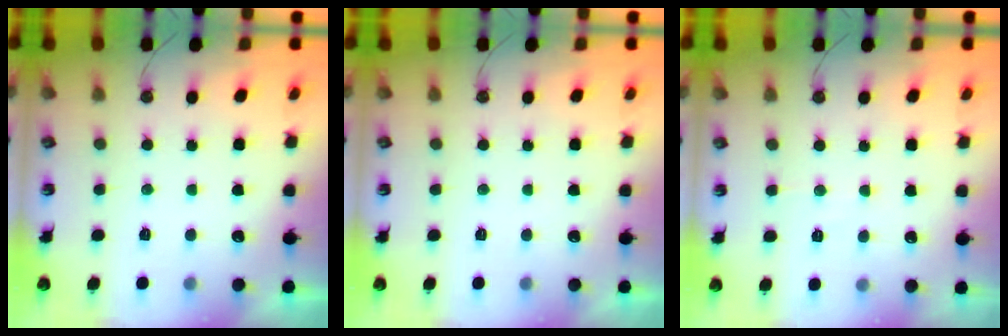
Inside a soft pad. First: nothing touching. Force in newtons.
{"total": 0.0}
{"total": 5.2, "press": 5.2, "slide": 0.8}